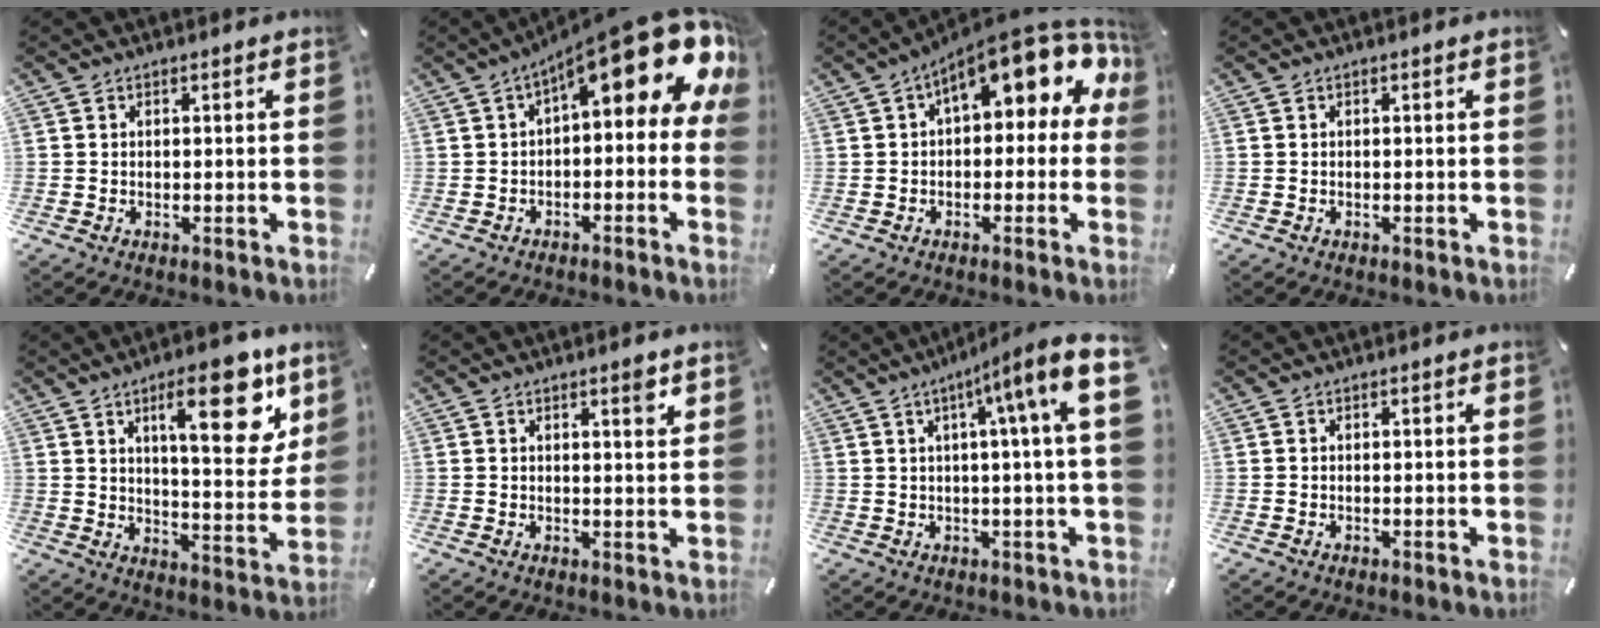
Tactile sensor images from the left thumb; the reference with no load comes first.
{"total": 16.3, "force": [7.9, 5.9, 13.0], "torque": [-0.178, -0.067, 0.128]}
{"total": 13.7, "force": [6.5, 5.9, 10.6], "torque": [-0.152, -0.042, 0.112]}
{"total": 0.0}
{"total": 19.0, "force": [9.4, 6.8, 15.1], "torque": [-0.197, -0.042, 0.138]}
{"total": 2.8, "force": [1.8, 0.5, 2.1], "torque": [-0.029, -0.007, 0.028]}
{"total": 11.2, "force": [3.3, -0.3, 10.7], "torque": [-0.159, -0.039, 0.042]}
{"total": 0.0}